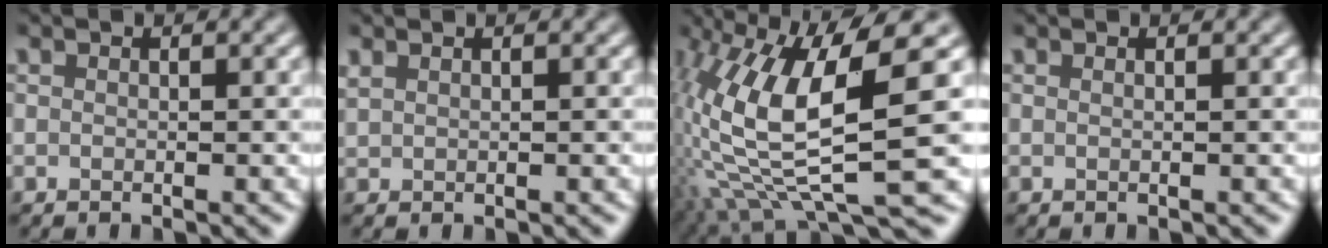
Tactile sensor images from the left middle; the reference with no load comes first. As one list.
[{"total": 0.7, "force": [0.7, 0.2, 0.2], "torque": [-0.007, 0.001, 0.018]}, {"total": 12.0, "force": [0.7, 3.2, 11.5], "torque": [-0.240, -0.010, 0.020]}, {"total": 0.7, "force": [0.4, 0.3, 0.5], "torque": [-0.001, -0.003, -0.004]}]